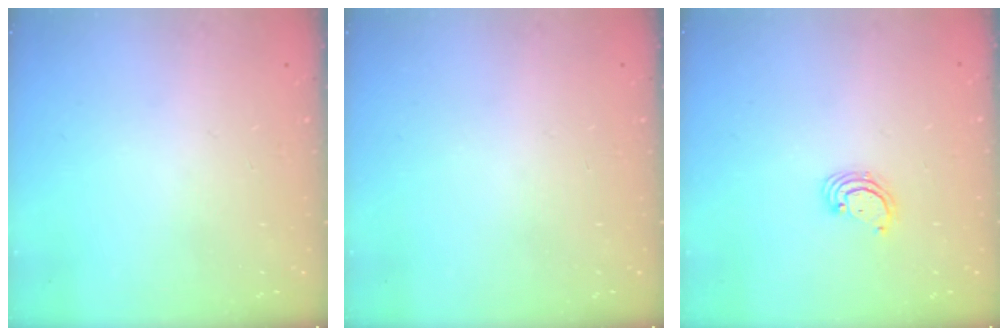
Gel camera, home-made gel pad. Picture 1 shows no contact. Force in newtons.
{"total": 0.0}
{"total": 3.3, "press": 3.3, "slide": 0.3}